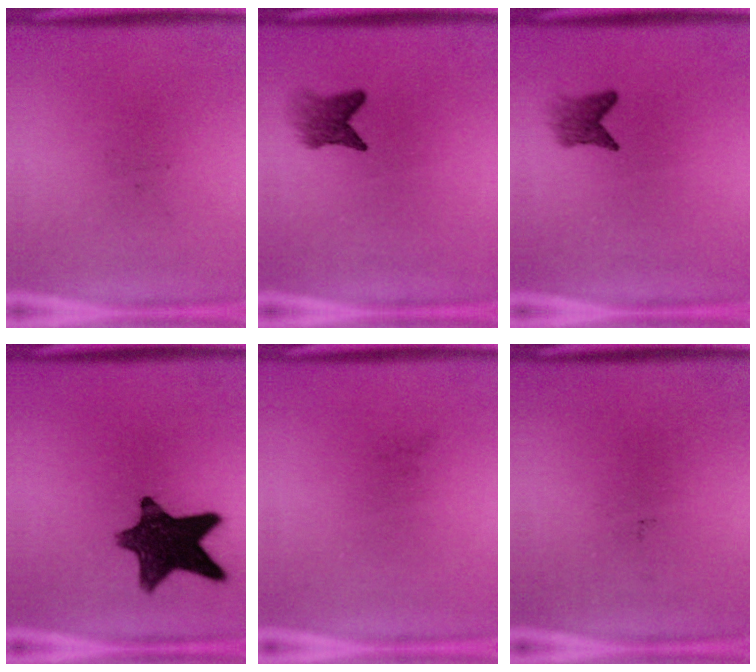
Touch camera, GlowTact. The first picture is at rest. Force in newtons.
{"total": 3.1}
{"total": 2.4}
{"total": 12.8}
{"total": 0.0}
{"total": 0.0}